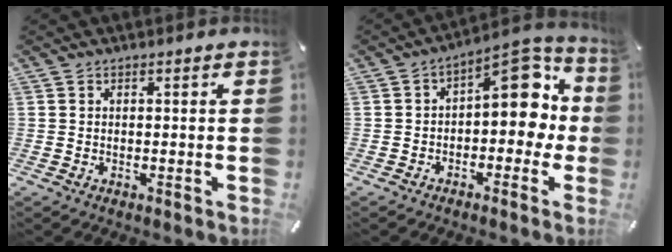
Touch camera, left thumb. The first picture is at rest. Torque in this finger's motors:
{"motor_torque": [1.72, 2.38, 0.19, 0.06, 0.03]}